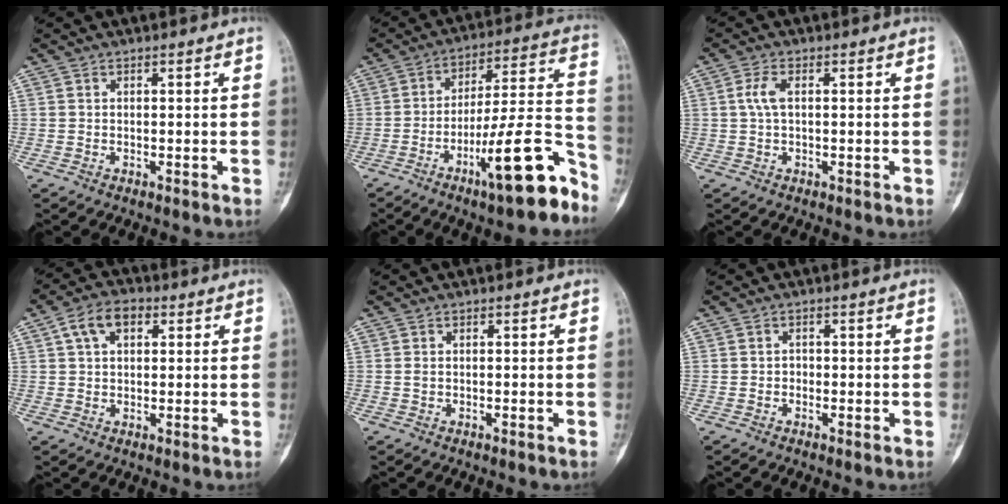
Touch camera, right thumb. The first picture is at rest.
{"total": 18.0, "force": [-10.5, 3.6, 14.2], "torque": [-0.210, 0.083, -0.163]}
{"total": 3.0, "force": [0.4, 1.3, 2.7], "torque": [-0.068, 0.005, 0.006]}
{"total": 6.7, "force": [2.5, 4.2, 4.7], "torque": [-0.074, 0.015, 0.039]}
{"total": 0.6, "force": [-0.1, 0.3, 0.5], "torque": [-0.013, 0.002, 0.001]}
{"total": 0.9, "force": [-0.3, 0.8, 0.3], "torque": [0.003, 0.005, -0.009]}